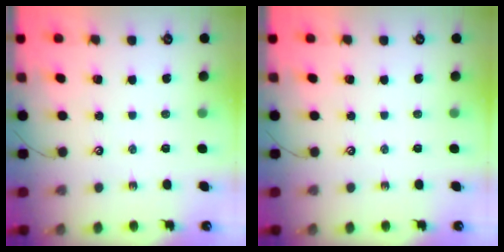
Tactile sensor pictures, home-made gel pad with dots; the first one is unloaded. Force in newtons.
{"total": 0.0}